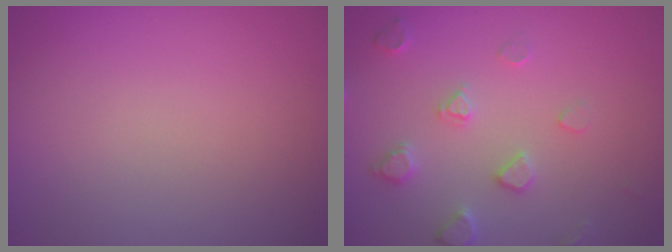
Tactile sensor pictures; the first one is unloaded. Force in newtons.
{"total": 2.9, "press": 2.8, "slide": 0.7}